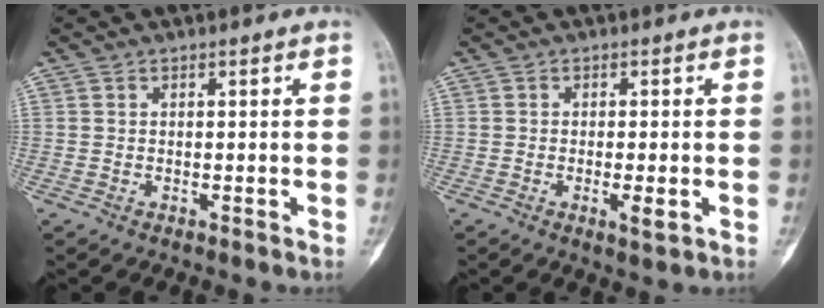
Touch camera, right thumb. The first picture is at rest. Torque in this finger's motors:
{"motor_torque": [-0.11, 0.24, 0.15, 0.46, -0.17]}